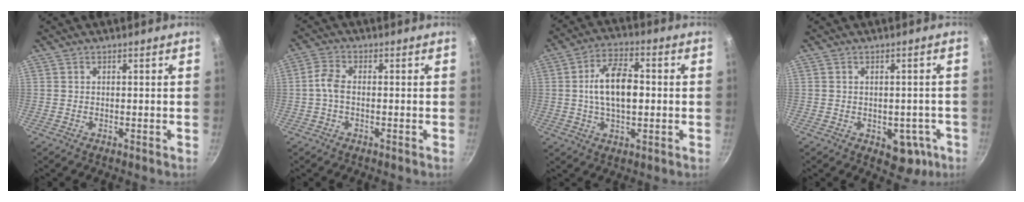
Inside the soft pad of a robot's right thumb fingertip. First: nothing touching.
{"total": 3.7, "force": [-0.4, 2.2, 2.9], "torque": [-0.066, 0.014, -0.015]}
{"total": 11.3, "force": [0.4, 6.0, 9.6], "torque": [-0.153, 0.020, 0.002]}
{"total": 6.9, "force": [-2.2, 4.7, 4.6], "torque": [-0.016, 0.016, -0.016]}